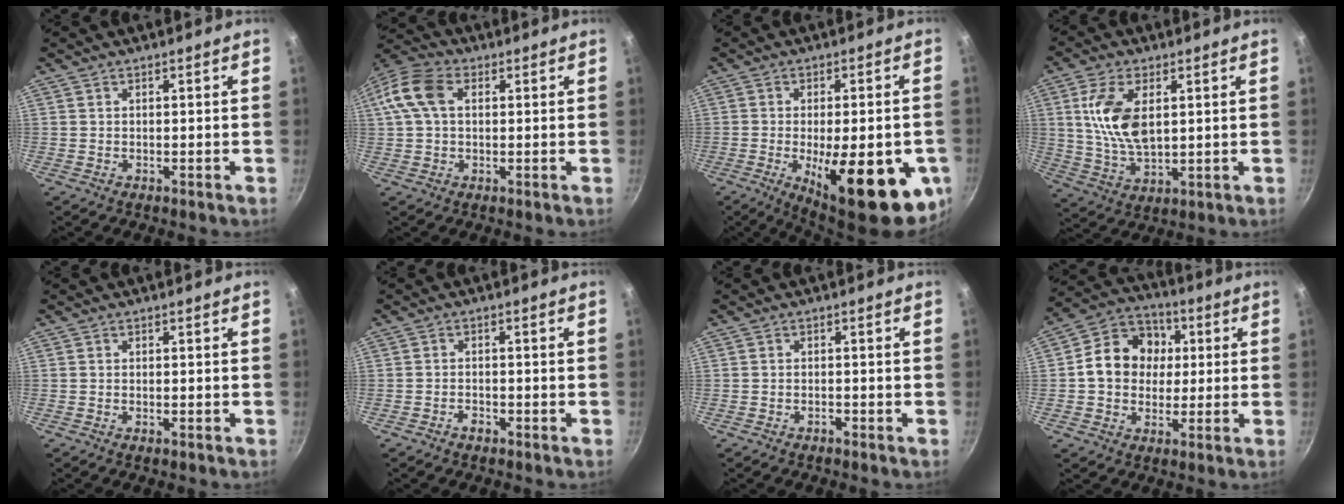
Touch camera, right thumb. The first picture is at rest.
{"total": 9.6, "force": [2.1, 6.3, 7.0], "torque": [-0.138, 0.023, 0.026]}
{"total": 21.9, "force": [-6.7, 7.4, 19.5], "torque": [-0.233, -0.006, -0.081]}
{"total": 11.6, "force": [2.7, 6.0, 9.5], "torque": [-0.180, -0.013, 0.058]}
{"total": 1.0, "force": [-0.5, 0.4, 0.7], "torque": [-0.015, 0.001, -0.011]}
{"total": 1.9, "force": [-1.4, 1.0, 0.7], "torque": [-0.010, 0.018, -0.025]}
{"total": 1.0, "force": [-0.9, 0.4, 0.3], "torque": [-0.009, 0.010, -0.016]}
{"total": 13.0, "force": [1.3, 10.9, 6.9], "torque": [-0.080, 0.020, 0.005]}